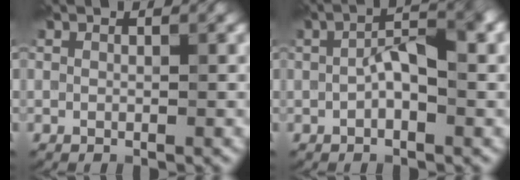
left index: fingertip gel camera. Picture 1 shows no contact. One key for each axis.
{"total": 4.3, "fx": -0.3, "fy": 1.6, "fz": 3.9, "tx": -0.071, "ty": 0.012, "tz": -0.010}